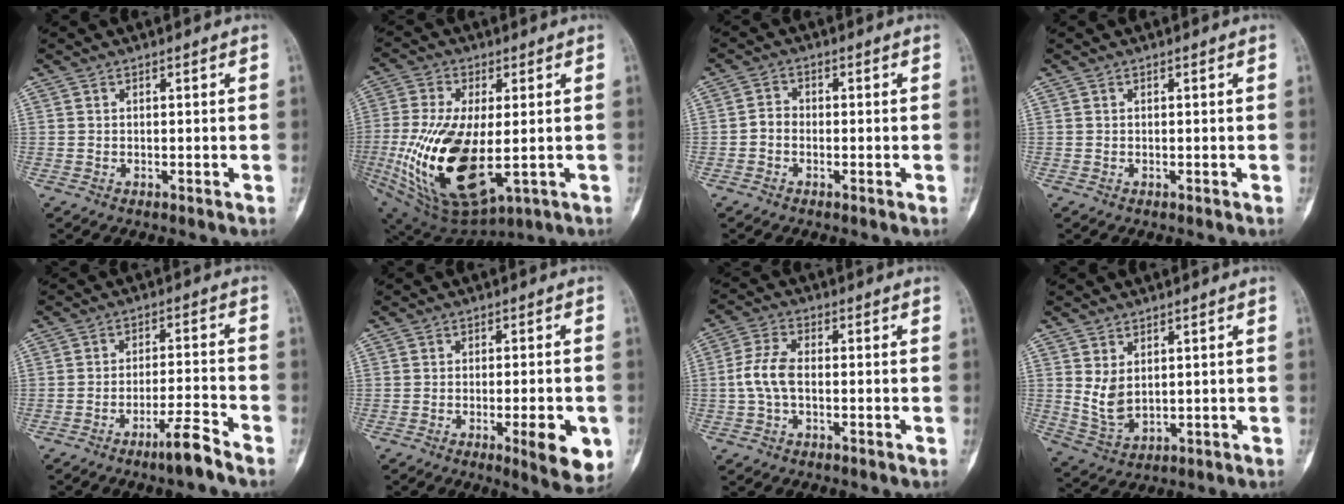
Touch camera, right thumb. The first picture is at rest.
{"total": 21.2, "force": [-2.9, 10.1, 18.4], "torque": [-0.375, -0.024, -0.024]}
{"total": 2.3, "force": [-0.8, 1.9, 1.2], "torque": [-0.014, 0.008, -0.024]}
{"total": 0.0}
{"total": 6.2, "force": [-4.6, 0.2, 4.1], "torque": [-0.075, 0.029, -0.082]}
{"total": 8.9, "force": [-2.9, 2.3, 8.1], "torque": [-0.097, -0.006, -0.034]}
{"total": 6.2, "force": [-0.7, 3.4, 5.1], "torque": [-0.118, 0.016, -0.019]}
{"total": 5.7, "force": [1.4, 3.6, 4.1], "torque": [-0.072, -0.015, 0.046]}